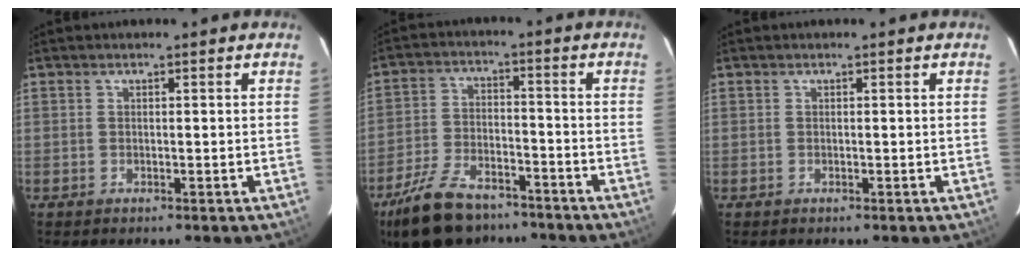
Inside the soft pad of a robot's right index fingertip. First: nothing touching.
{"total": 15.7, "force": [-11.9, 7.1, 7.5], "torque": [-0.170, -0.009, -0.200]}
{"total": 0.0}